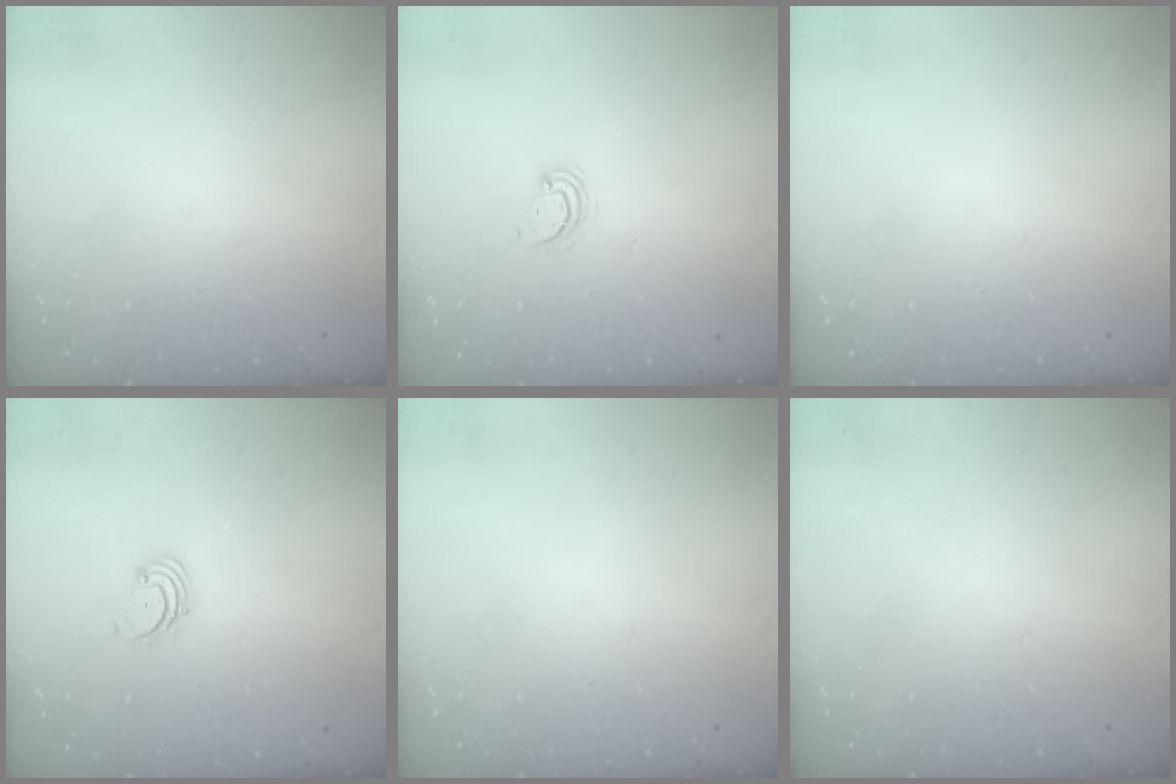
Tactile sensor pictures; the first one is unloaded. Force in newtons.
{"total": 3.2, "press": 3.2, "slide": 0.3}
{"total": 0.0}
{"total": 1.7, "press": 1.6, "slide": 0.2}
{"total": 0.0}
{"total": 0.0}